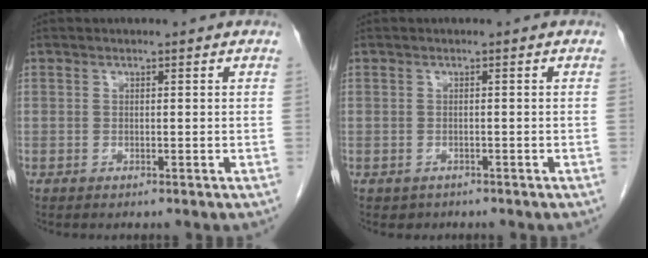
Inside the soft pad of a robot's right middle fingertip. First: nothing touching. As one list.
[{"total": 1.1, "force": [-0.8, 0.8, 0.0], "torque": [-0.010, 0.002, -0.008]}]